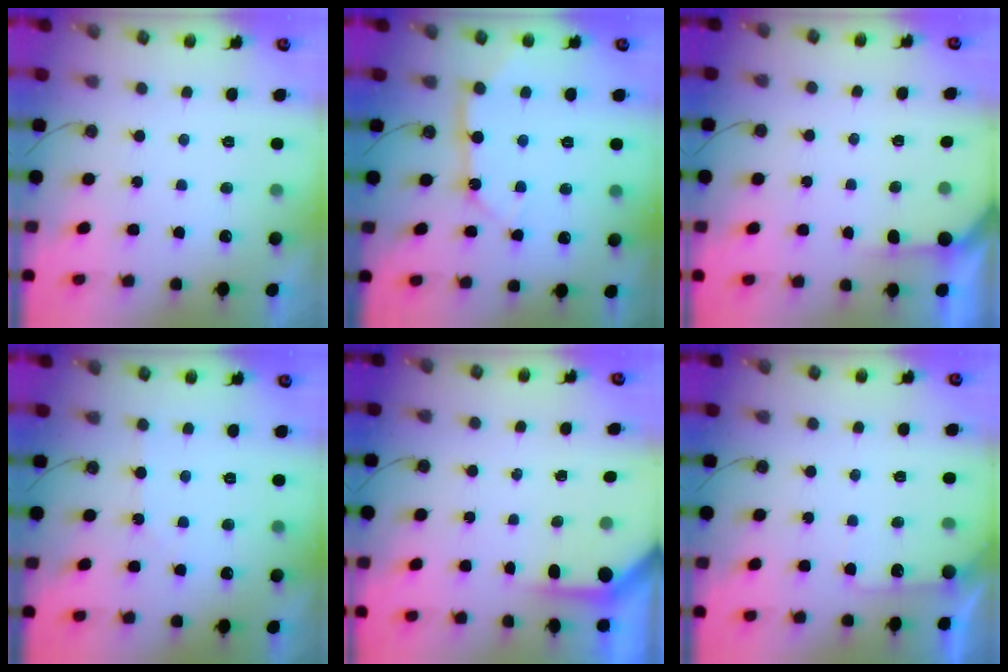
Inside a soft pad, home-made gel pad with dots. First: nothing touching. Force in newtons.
{"total": 9.7, "press": 9.6, "slide": 1.3}
{"total": 2.9, "press": 2.9, "slide": 0.2}
{"total": 1.8, "press": 1.8, "slide": 0.3}
{"total": 3.4, "press": 3.4, "slide": 0.3}
{"total": 4.9, "press": 4.9, "slide": 0.4}